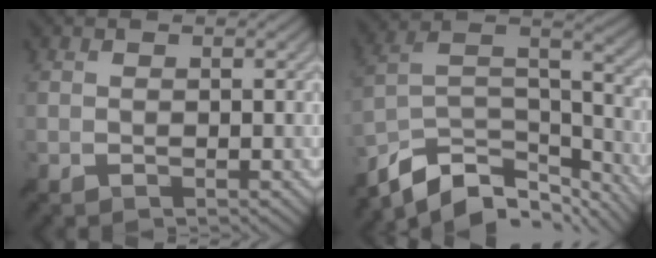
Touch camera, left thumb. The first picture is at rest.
{"total": 13.0, "force": [-9.4, 6.1, 6.5], "torque": [-0.159, -0.004, -0.160]}